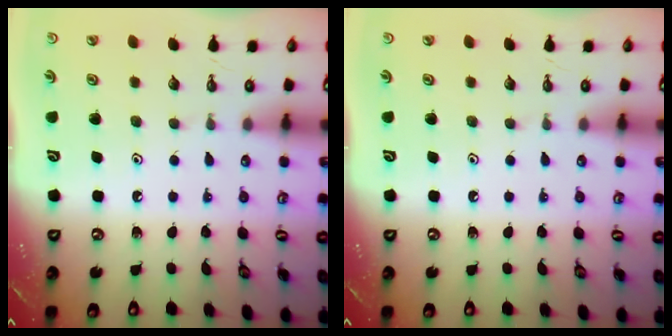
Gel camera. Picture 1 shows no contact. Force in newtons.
{"total": 0.0}